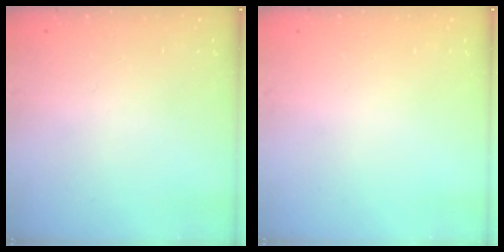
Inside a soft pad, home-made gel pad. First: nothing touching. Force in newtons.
{"total": 0.0}